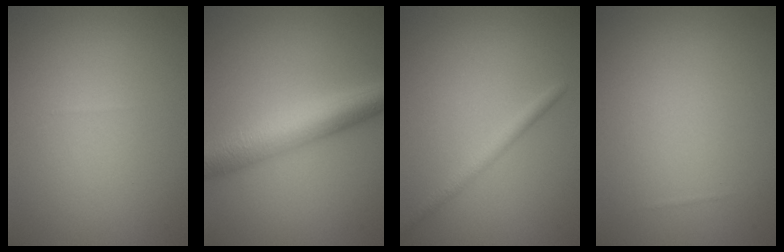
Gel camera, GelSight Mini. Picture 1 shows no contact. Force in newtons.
{"total": 6.3, "press": 6.3, "slide": 0.1}
{"total": 1.8, "press": 1.8, "slide": 0.0}
{"total": 0.0}